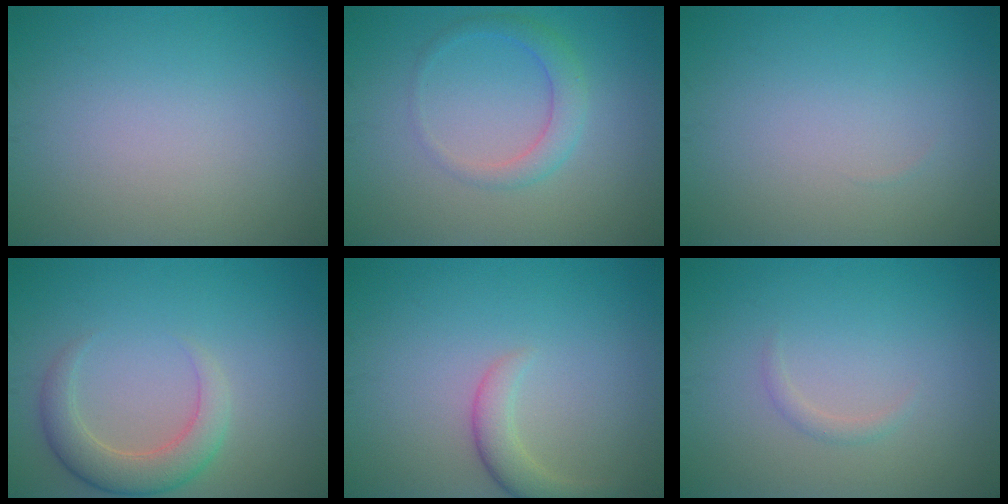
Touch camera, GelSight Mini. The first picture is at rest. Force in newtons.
{"total": 2.4, "press": 2.4, "slide": 0.1}
{"total": 0.0}
{"total": 4.0, "press": 3.9, "slide": 0.4}
{"total": 2.6, "press": 2.6, "slide": 0.3}
{"total": 0.8, "press": 0.8, "slide": 0.1}